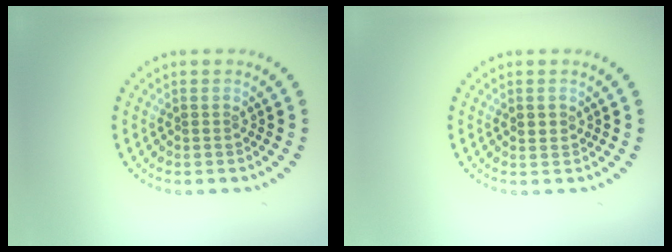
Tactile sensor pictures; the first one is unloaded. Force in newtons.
{"total": 1.5, "press": 1.4, "slide": 0.1}